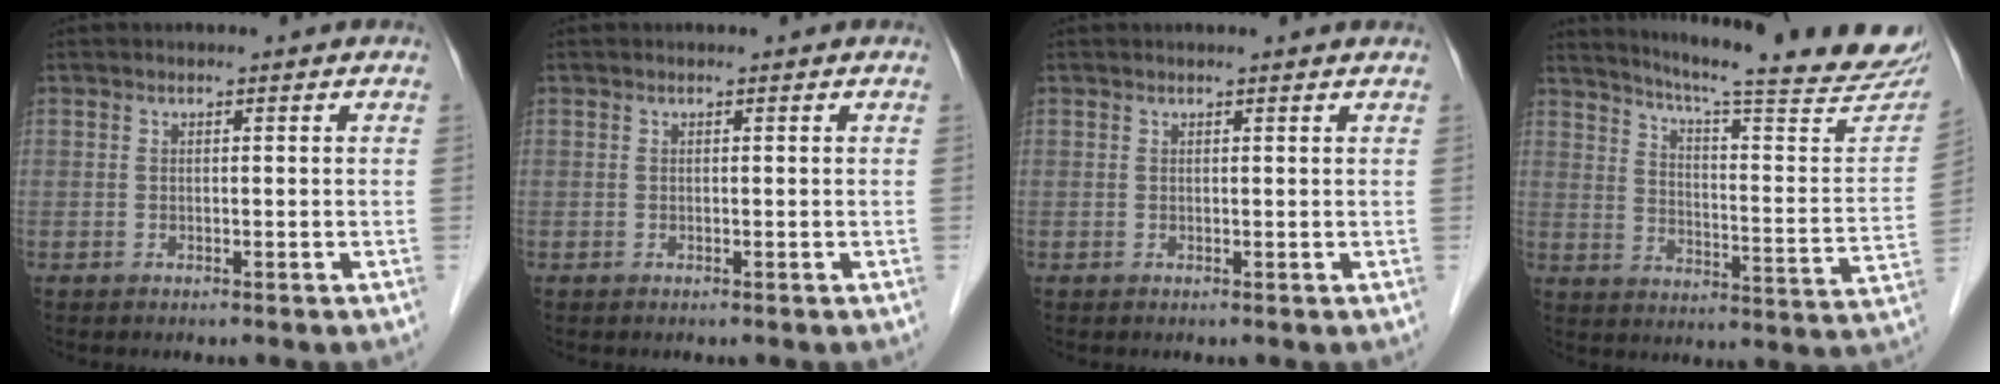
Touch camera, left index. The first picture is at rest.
{"total": 0.0}
{"total": 1.7, "force": [1.6, -0.1, 0.4], "torque": [-0.012, 0.004, 0.016]}
{"total": 26.3, "force": [23.4, 1.5, 11.9], "torque": [-0.180, -0.079, 0.293]}